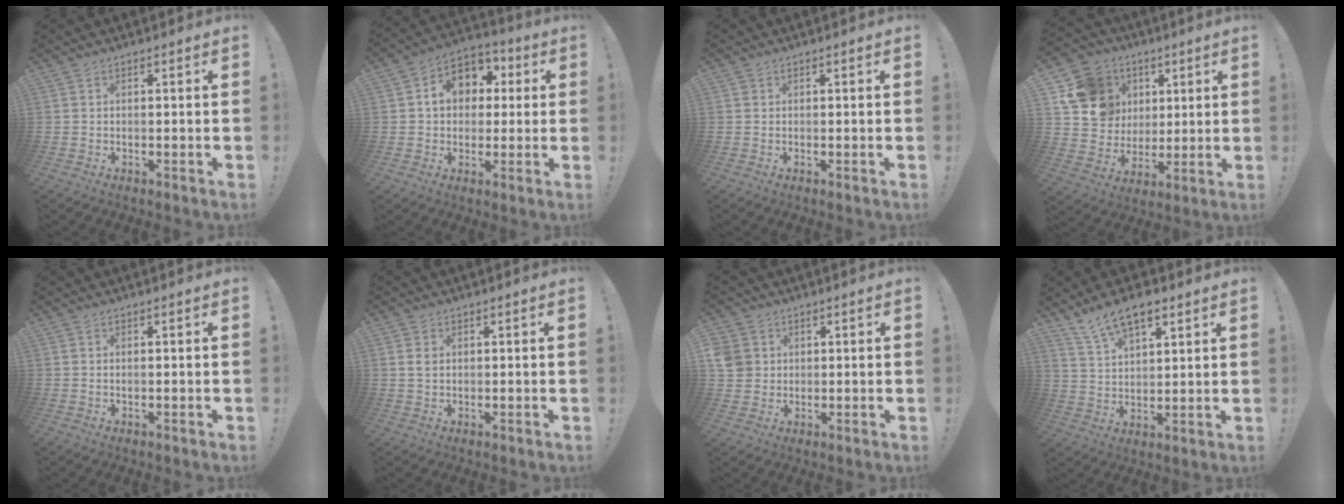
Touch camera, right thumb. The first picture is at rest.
{"total": 10.6, "force": [2.2, 8.8, 5.4], "torque": [-0.082, 0.002, 0.047]}
{"total": 0.6, "force": [0.2, 0.5, 0.0], "torque": [-0.005, 0.004, 0.006]}
{"total": 15.8, "force": [5.4, 13.7, 5.6], "torque": [-0.080, -0.012, 0.126]}
{"total": 0.5, "force": [0.1, 0.0, 0.5], "torque": [-0.003, -0.003, 0.001]}
{"total": 2.1, "force": [0.5, 1.6, 1.2], "torque": [-0.016, 0.002, 0.007]}
{"total": 5.8, "force": [1.5, 5.4, 1.6], "torque": [-0.036, -0.007, 0.027]}
{"total": 10.0, "force": [6.9, 4.6, 5.7], "torque": [-0.103, -0.026, 0.131]}